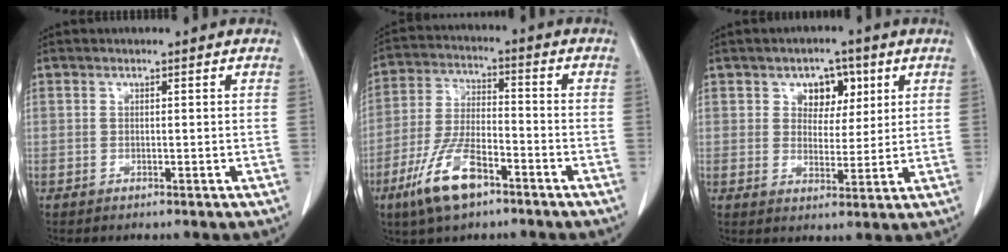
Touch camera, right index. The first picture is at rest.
{"total": 11.0, "force": [-6.4, 3.7, 8.1], "torque": [-0.175, -0.007, -0.120]}
{"total": 5.7, "force": [2.5, 3.9, 3.3], "torque": [-0.040, 0.011, 0.039]}